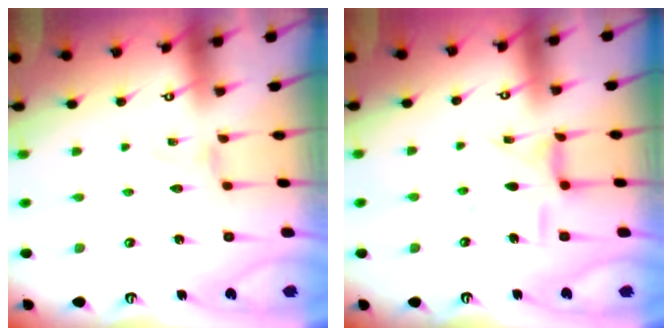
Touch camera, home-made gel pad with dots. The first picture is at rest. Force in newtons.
{"total": 11.1, "press": 11.1, "slide": 0.9}